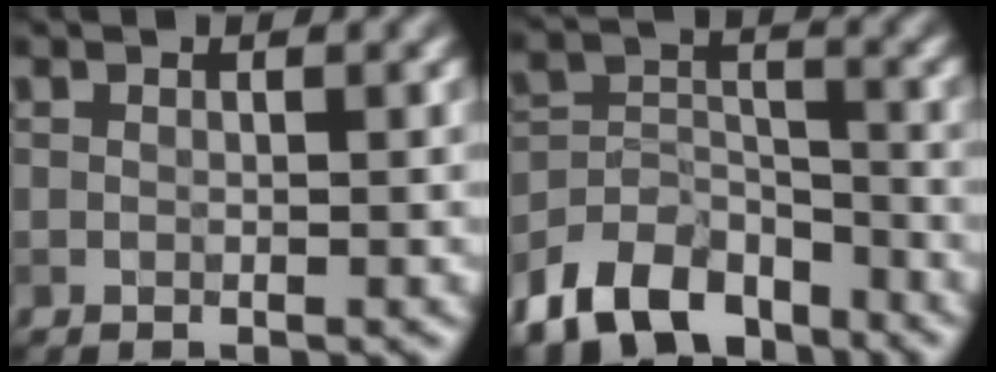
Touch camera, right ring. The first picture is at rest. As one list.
[{"total": 8.5, "force": [-6.4, 4.6, 3.2], "torque": [-0.054, -0.002, -0.128]}]